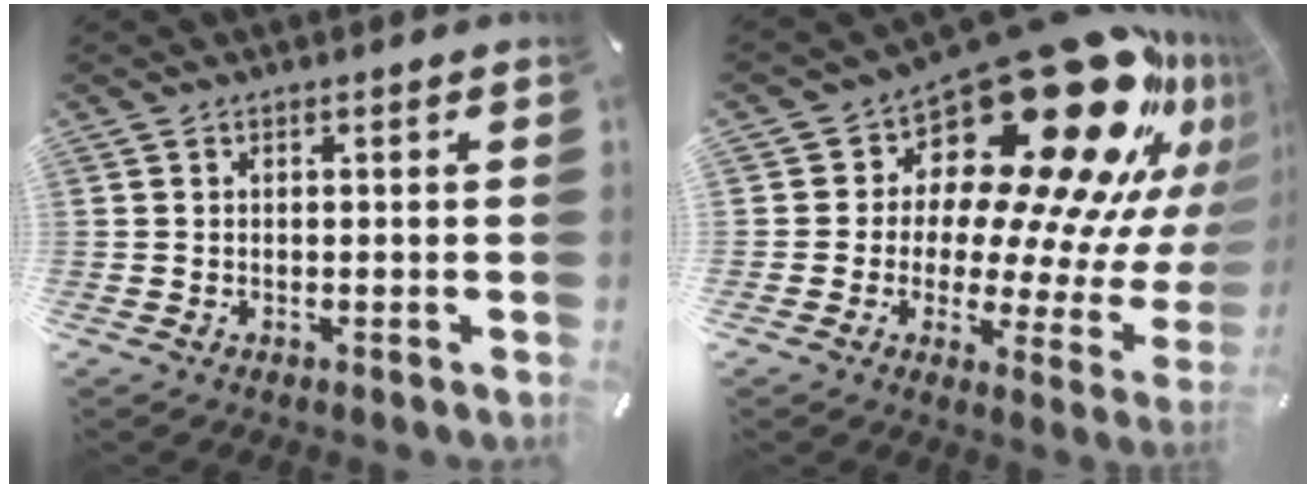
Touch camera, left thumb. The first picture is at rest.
{"total": 29.7, "force": [16.1, 14.8, 20.1], "torque": [-0.268, -0.158, 0.291]}